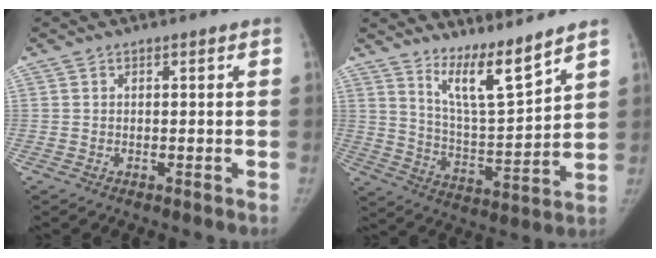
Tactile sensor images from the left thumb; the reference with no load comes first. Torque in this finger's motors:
{"motor_torque": [0.16, 0.01, 1.08, -1.15, 0.06]}